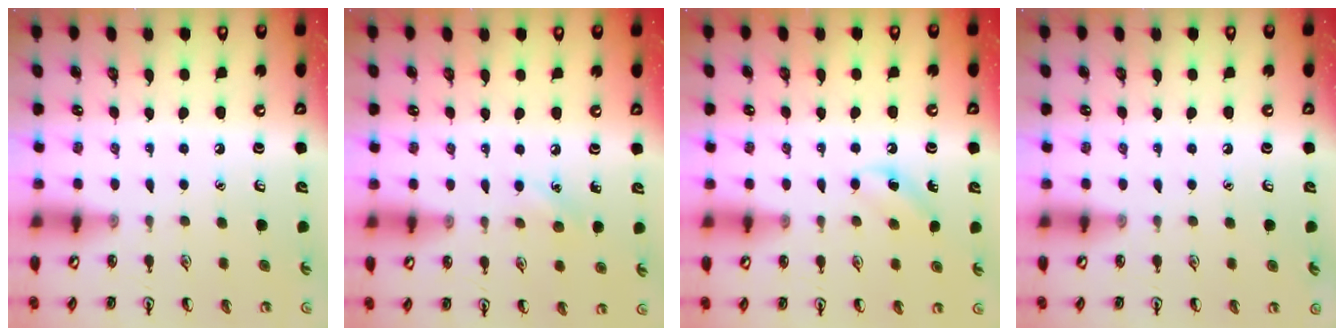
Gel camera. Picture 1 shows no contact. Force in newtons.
{"total": 6.3, "press": 6.0, "slide": 1.9}
{"total": 5.0, "press": 4.8, "slide": 1.5}
{"total": 0.0}